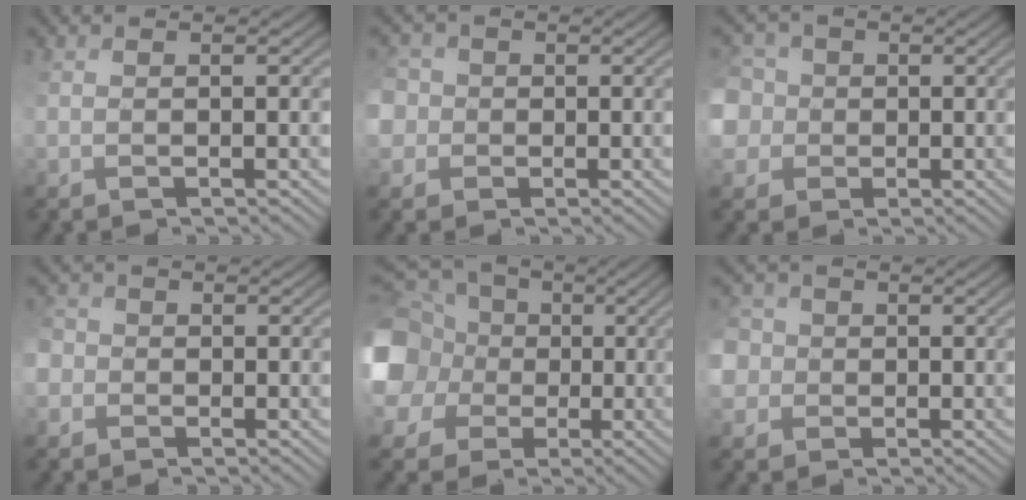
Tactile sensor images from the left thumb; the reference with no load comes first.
{"total": 5.4, "force": [-0.4, 5.1, 1.7], "torque": [-0.072, 0.015, -0.032]}
{"total": 6.8, "force": [1.1, 6.3, 2.2], "torque": [-0.094, 0.009, -0.001]}
{"total": 3.3, "force": [-1.3, 2.9, 1.0], "torque": [-0.033, 0.005, -0.031]}
{"total": 17.2, "force": [2.4, 15.6, 6.7], "torque": [-0.241, 0.022, 0.010]}
{"total": 5.9, "force": [0.1, 5.6, 1.9], "torque": [-0.080, 0.018, -0.028]}